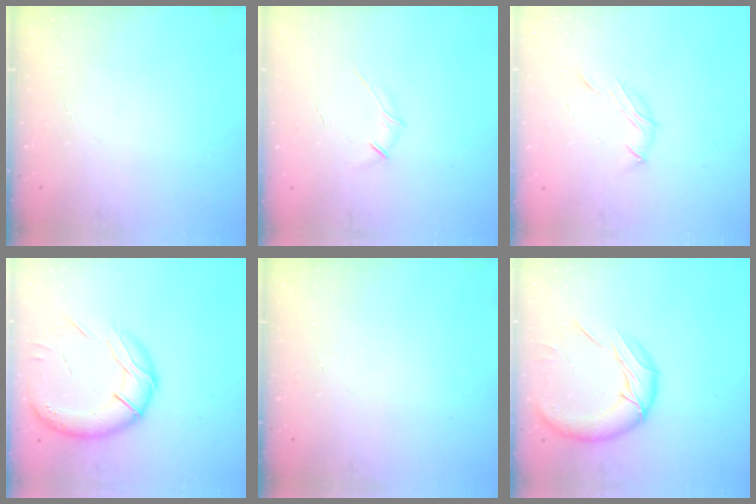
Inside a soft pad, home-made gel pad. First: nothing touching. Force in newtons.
{"total": 3.5, "press": 3.4, "slide": 0.8}
{"total": 5.7, "press": 5.6, "slide": 1.1}
{"total": 17.8, "press": 17.6, "slide": 2.9}
{"total": 0.0}
{"total": 15.6, "press": 15.4, "slide": 2.7}